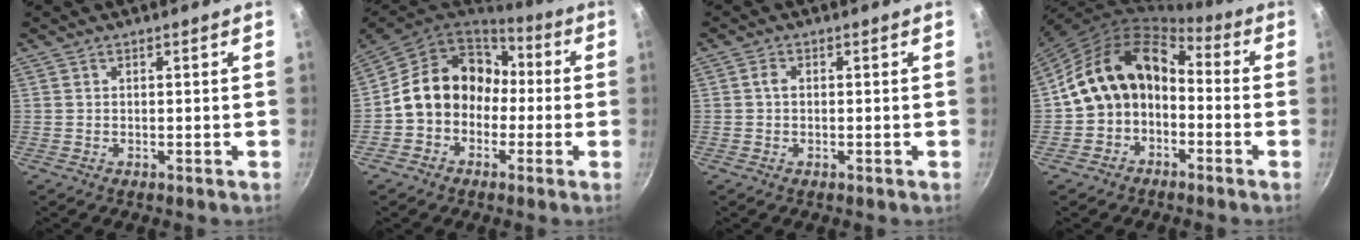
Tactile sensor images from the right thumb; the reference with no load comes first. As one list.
[{"total": 15.1, "force": [-0.3, 12.6, 8.2], "torque": [-0.098, 0.056, -0.018]}, {"total": 1.5, "force": [-0.1, 0.9, 1.1], "torque": [-0.026, 0.005, -0.006]}, {"total": 13.5, "force": [-2.0, 10.3, 8.4], "torque": [-0.123, 0.064, -0.044]}]